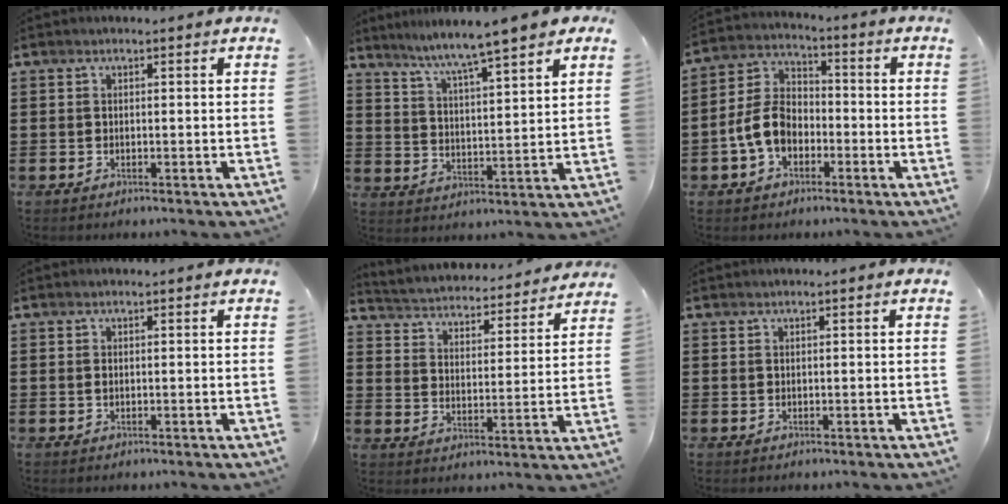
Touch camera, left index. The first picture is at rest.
{"total": 5.6, "force": [5.1, -0.7, 2.3], "torque": [-0.069, -0.036, 0.079]}
{"total": 7.8, "force": [-2.6, 5.3, 5.1], "torque": [-0.133, 0.009, -0.059]}
{"total": 0.6, "force": [0.1, 0.2, 0.5], "torque": [-0.012, -0.001, 0.002]}
{"total": 3.2, "force": [3.2, -0.1, -0.1], "torque": [-0.021, -0.035, 0.046]}
{"total": 0.0}